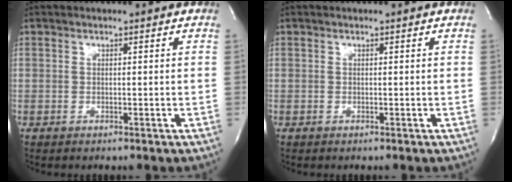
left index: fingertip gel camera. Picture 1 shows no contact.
{"total": 0.0}